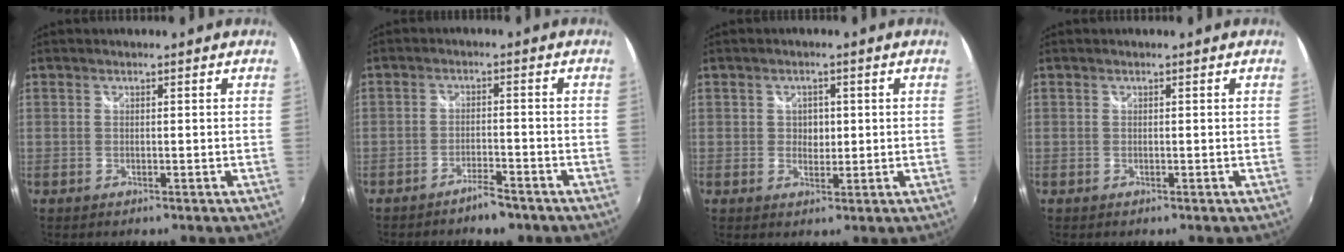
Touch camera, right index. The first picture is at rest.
{"total": 3.9, "force": [-3.4, 1.0, 1.7], "torque": [-0.045, 0.000, -0.052]}
{"total": 2.6, "force": [0.1, 2.3, 1.2], "torque": [-0.017, 0.003, 0.001]}
{"total": 0.0}